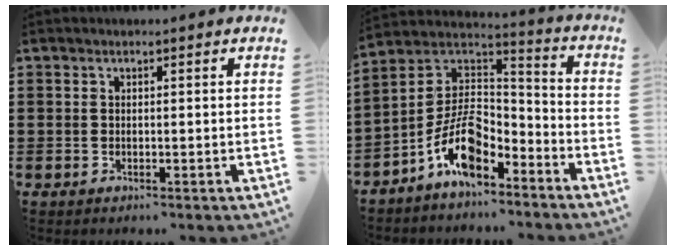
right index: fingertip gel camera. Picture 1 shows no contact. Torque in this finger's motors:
{"motor_torque": [2.14, 0.00, 1.06, 0.21]}